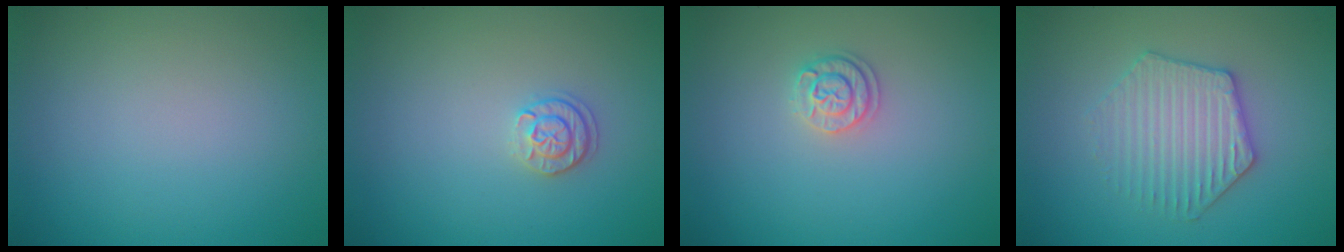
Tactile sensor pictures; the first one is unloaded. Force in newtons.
{"total": 1.7, "press": 1.6, "slide": 0.4}
{"total": 1.7, "press": 1.7, "slide": 0.5}
{"total": 3.6, "press": 3.5, "slide": 0.5}